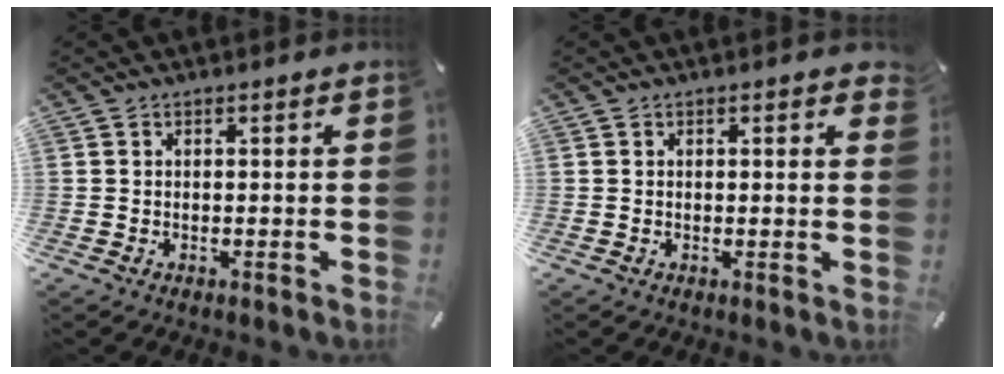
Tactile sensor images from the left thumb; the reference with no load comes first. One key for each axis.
{"total": 0.8, "fx": 0.4, "fy": 0.3, "fz": 0.6, "tx": 0.004, "ty": -0.004, "tz": 0.003}